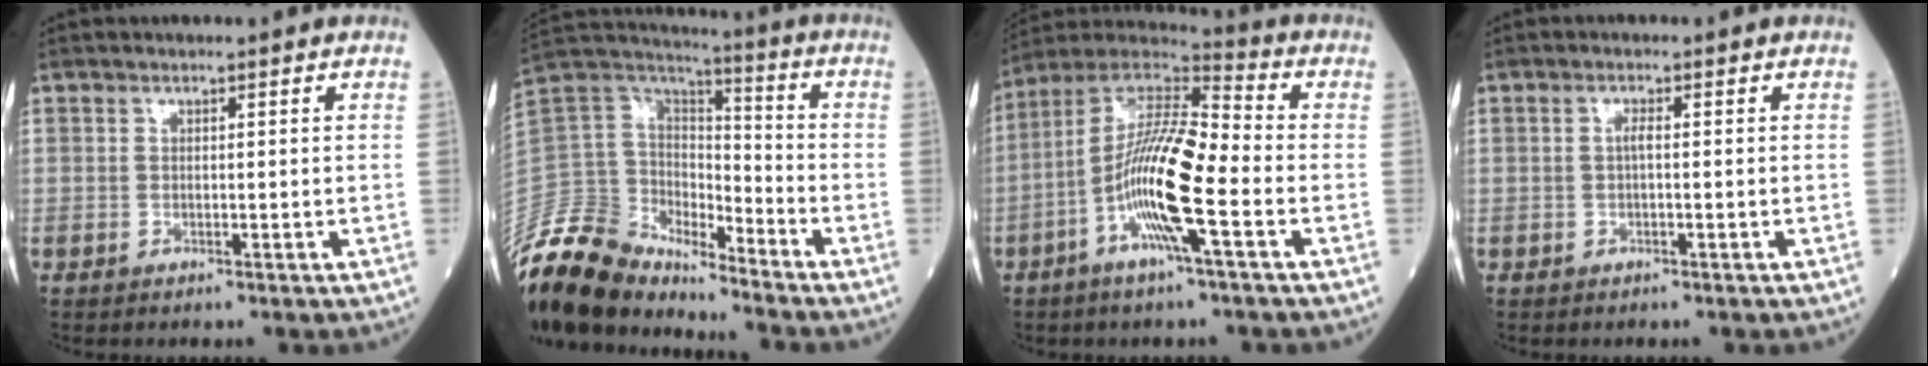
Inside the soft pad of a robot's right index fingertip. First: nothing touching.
{"total": 16.5, "force": [-14.9, 6.0, 3.8], "torque": [-0.084, 0.053, -0.279]}
{"total": 14.8, "force": [-4.2, 1.7, 14.1], "torque": [-0.276, 0.003, -0.086]}
{"total": 1.3, "force": [0.0, 0.2, 1.2], "torque": [-0.024, 0.003, -0.001]}